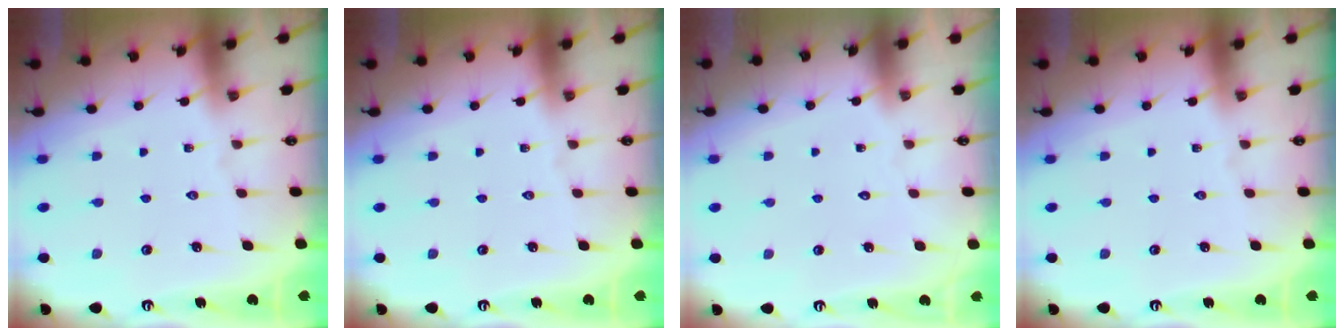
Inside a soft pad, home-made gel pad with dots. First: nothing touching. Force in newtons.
{"total": 0.0}
{"total": 1.6, "press": 1.6, "slide": 0.1}
{"total": 0.0}